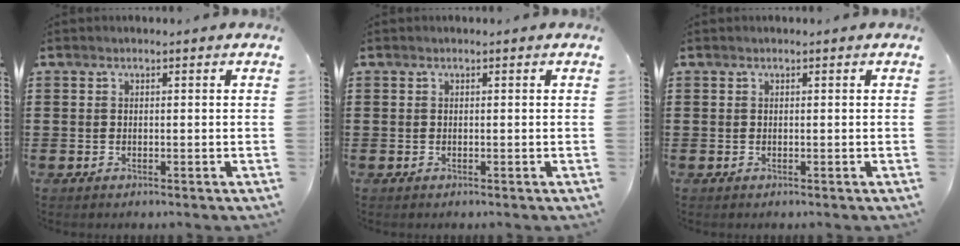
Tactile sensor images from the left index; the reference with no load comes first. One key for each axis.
{"total": 0.0}
{"total": 0.0}